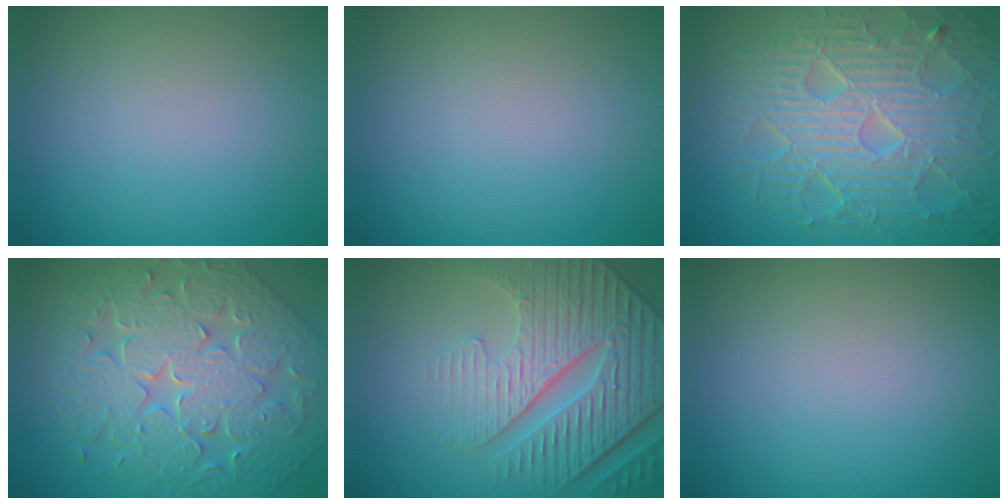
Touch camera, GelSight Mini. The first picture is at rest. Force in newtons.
{"total": 0.0}
{"total": 10.2, "press": 6.6, "slide": 7.8}
{"total": 8.1, "press": 6.8, "slide": 4.4}
{"total": 8.2, "press": 6.3, "slide": 5.2}
{"total": 0.0}